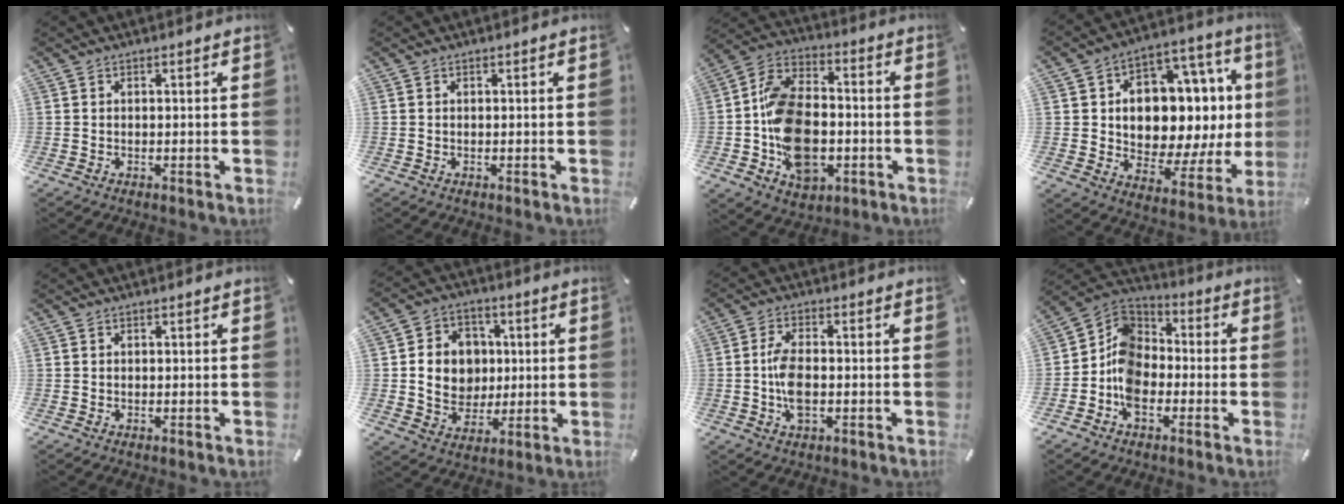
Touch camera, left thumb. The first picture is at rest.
{"total": 0.0}
{"total": 17.4, "force": [-4.3, 12.0, 11.8], "torque": [-0.237, 0.029, -0.072]}
{"total": 15.5, "force": [2.8, 10.7, 10.8], "torque": [-0.140, -0.045, 0.046]}
{"total": 0.0}
{"total": 11.0, "force": [0.5, 9.9, 4.7], "torque": [-0.076, 0.010, 0.017]}
{"total": 6.7, "force": [-1.1, 3.4, 5.7], "torque": [-0.122, 0.000, -0.023]}
{"total": 10.7, "force": [-4.3, 8.2, 5.4], "torque": [-0.132, 0.016, -0.085]}